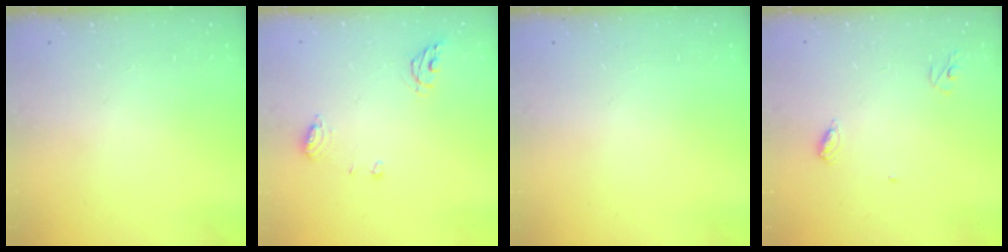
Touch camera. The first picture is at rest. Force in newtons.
{"total": 7.2, "press": 7.2, "slide": 0.8}
{"total": 0.0}
{"total": 4.9, "press": 4.9, "slide": 0.4}